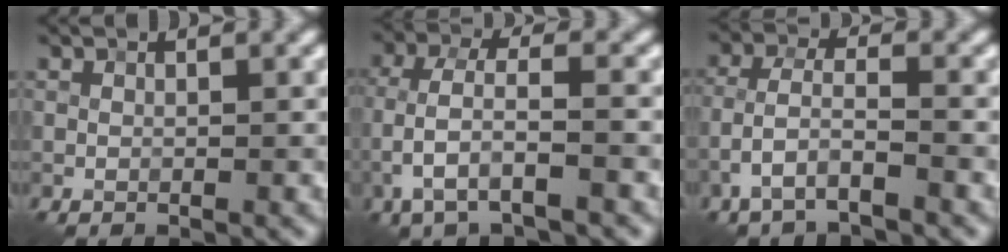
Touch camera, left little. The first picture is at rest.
{"total": 4.0, "force": [-1.5, 1.3, 3.4], "torque": [-0.077, 0.007, -0.031]}
{"total": 3.5, "force": [-2.3, 1.0, 2.4], "torque": [-0.055, 0.010, -0.053]}